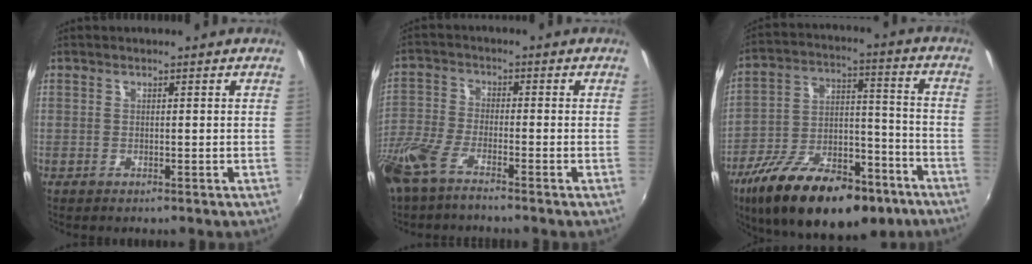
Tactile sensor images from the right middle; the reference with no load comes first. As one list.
[{"total": 9.5, "force": [-7.2, 2.1, 5.8], "torque": [-0.145, -0.021, -0.148]}, {"total": 24.5, "force": [-15.6, 10.9, 15.4], "torque": [-0.269, -0.010, -0.235]}]